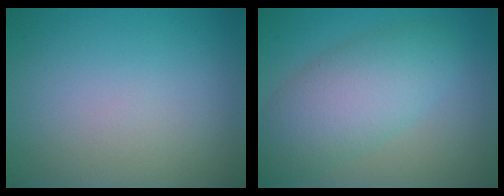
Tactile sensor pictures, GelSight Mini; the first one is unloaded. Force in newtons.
{"total": 6.1, "press": 6.1, "slide": 0.5}